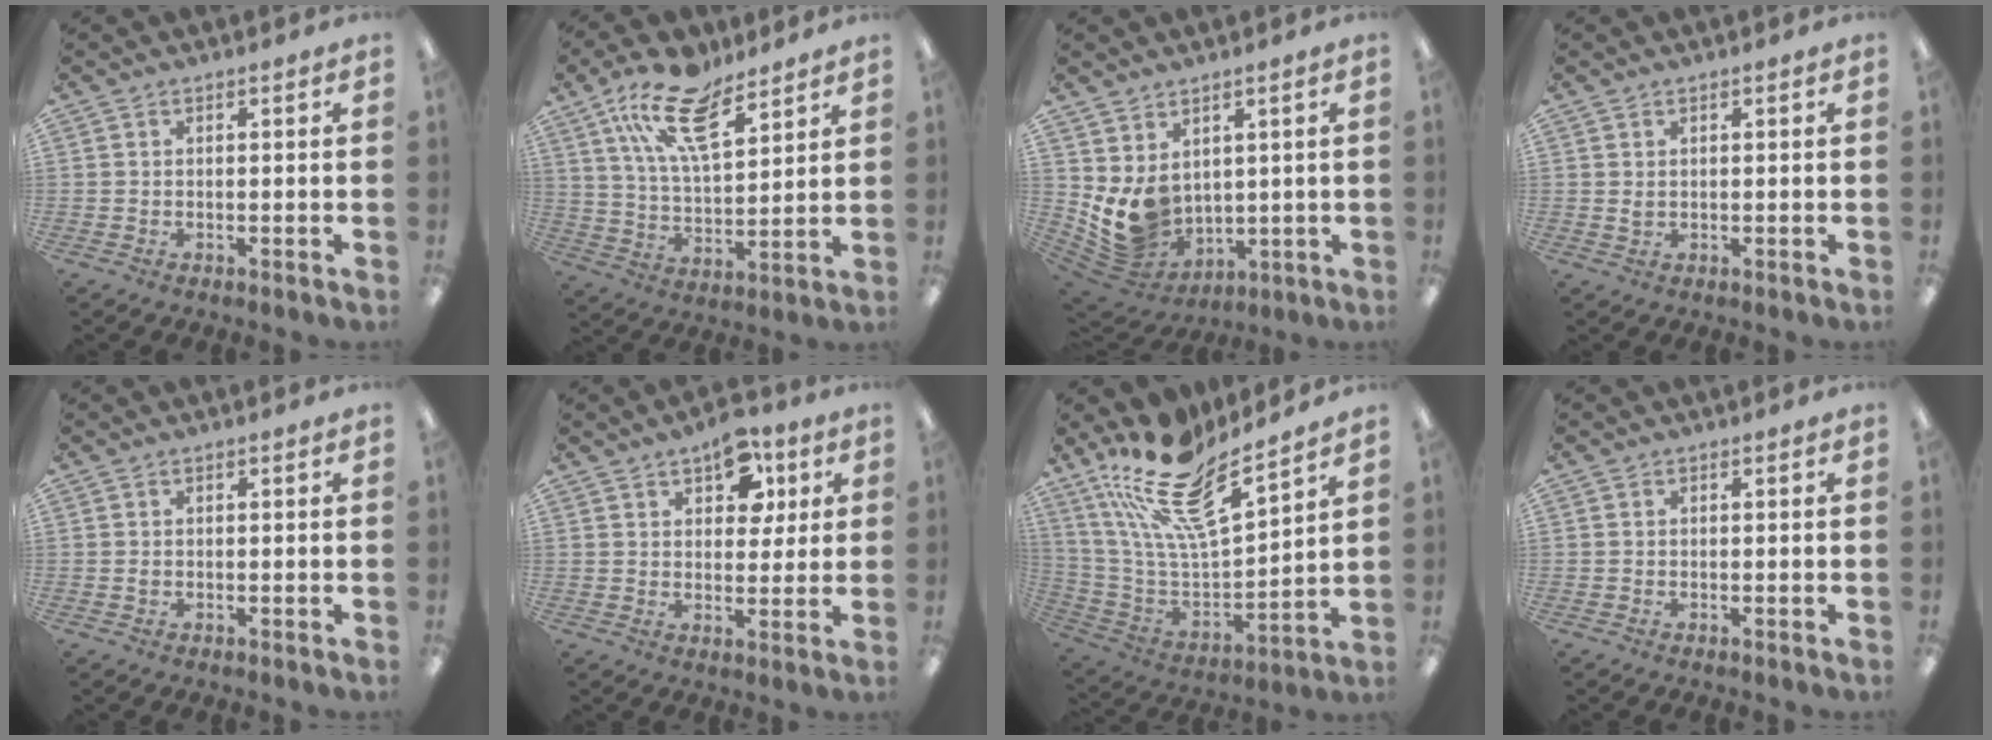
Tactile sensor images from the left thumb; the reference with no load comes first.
{"total": 17.2, "force": [11.0, 7.3, 11.0], "torque": [-0.200, -0.045, 0.196]}
{"total": 8.9, "force": [3.2, 7.0, 4.5], "torque": [-0.109, -0.042, 0.069]}
{"total": 1.1, "force": [0.5, 0.6, 0.8], "torque": [-0.017, 0.000, 0.009]}
{"total": 0.7, "force": [0.1, 0.5, 0.5], "torque": [-0.011, 0.003, 0.000]}
{"total": 9.5, "force": [5.5, 5.7, 5.4], "torque": [-0.064, -0.014, 0.093]}
{"total": 20.8, "force": [15.1, 6.8, 12.6], "torque": [-0.245, -0.103, 0.261]}
{"total": 0.0}